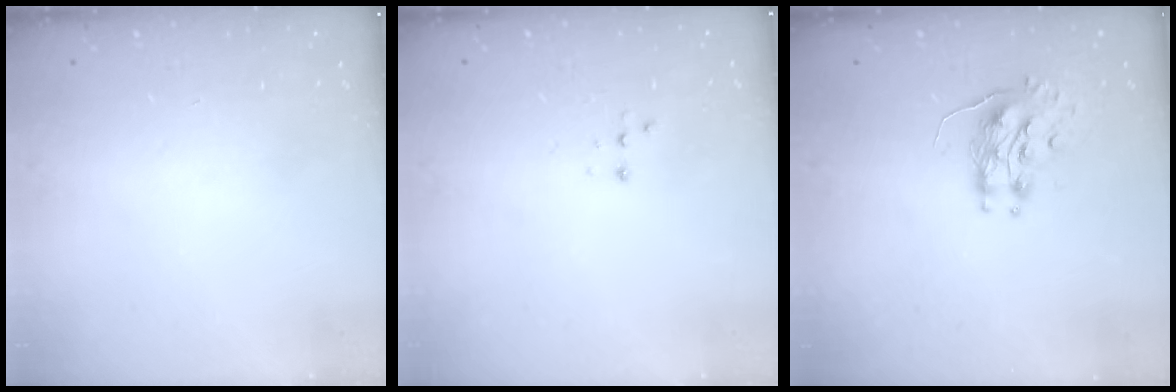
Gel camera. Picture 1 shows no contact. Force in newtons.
{"total": 2.7, "press": 2.7, "slide": 0.5}
{"total": 8.6, "press": 8.6, "slide": 0.3}